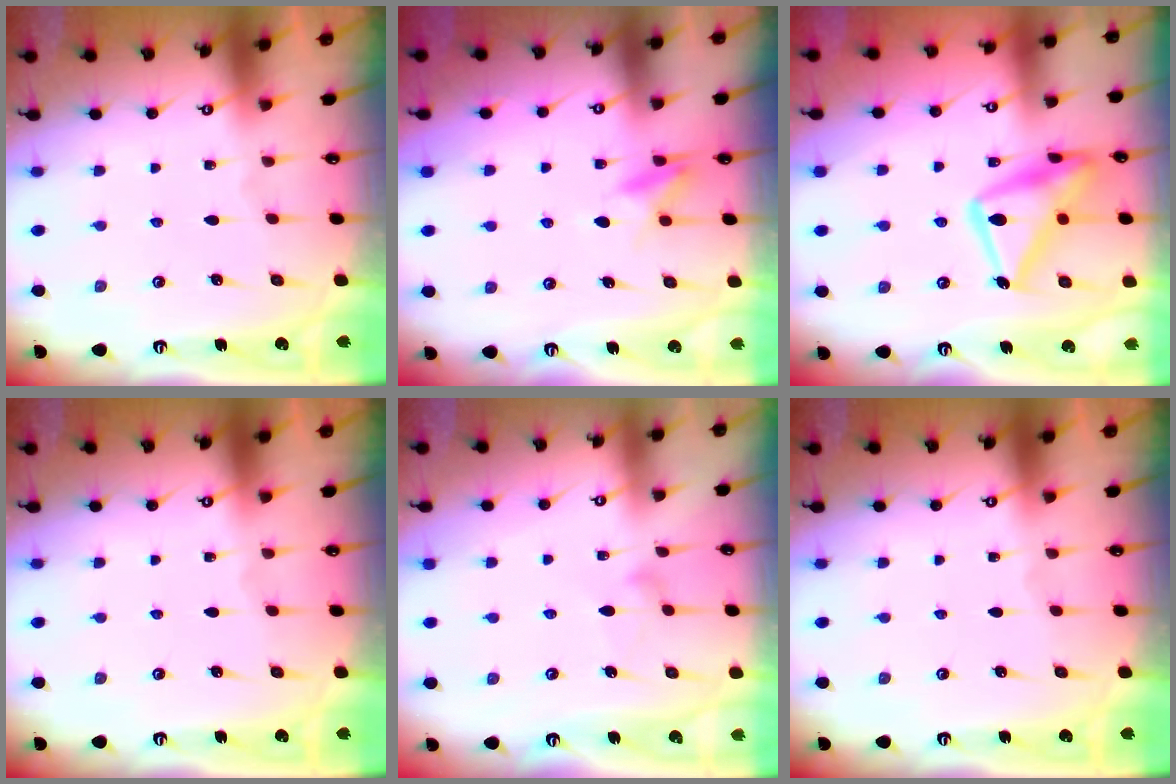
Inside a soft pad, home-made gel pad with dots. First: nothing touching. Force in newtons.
{"total": 9.2, "press": 9.1, "slide": 1.2}
{"total": 19.3, "press": 19.3, "slide": 1.1}
{"total": 0.0}
{"total": 9.8, "press": 9.8, "slide": 0.6}
{"total": 0.0}